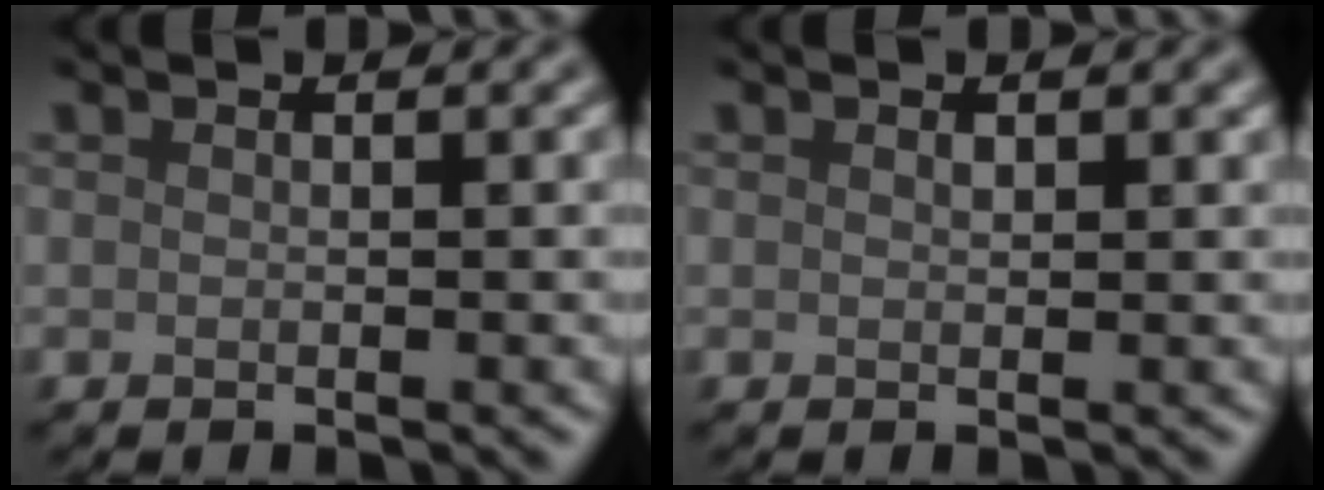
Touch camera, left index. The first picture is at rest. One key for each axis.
{"total": 0.5, "fx": 0.4, "fy": 0.2, "fz": 0.3, "tx": -0.007, "ty": -0.001, "tz": 0.006}